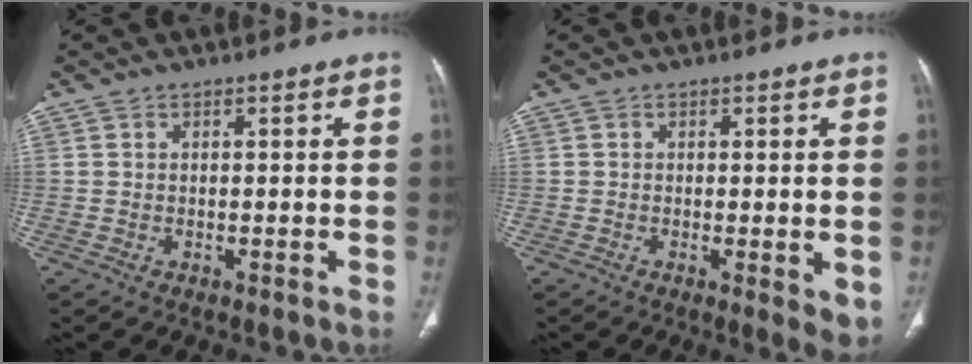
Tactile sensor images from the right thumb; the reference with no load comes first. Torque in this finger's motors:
{"motor_torque": [-0.30, 0.17, -0.17, -0.17, 0.03]}